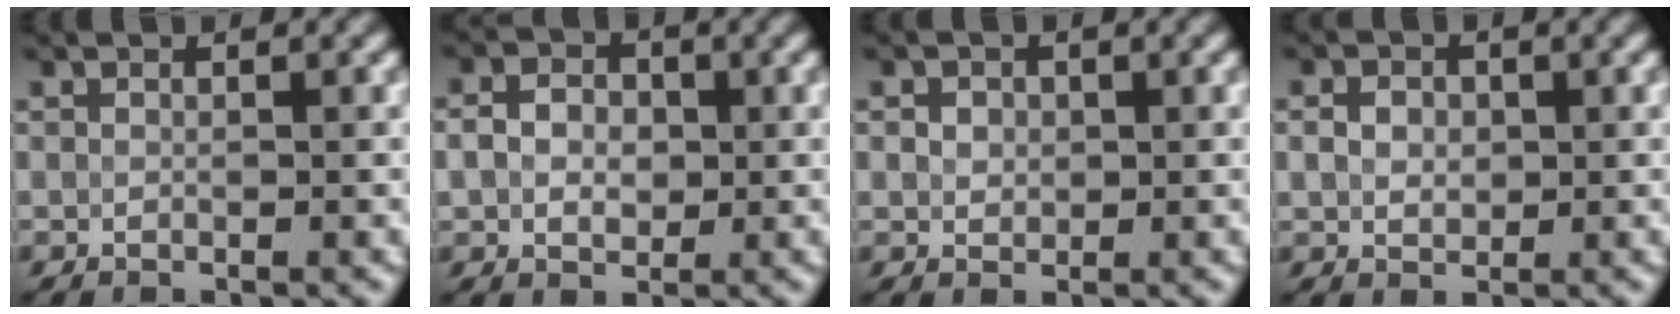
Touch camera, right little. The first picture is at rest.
{"total": 3.2, "force": [0.4, 2.5, 1.9], "torque": [-0.031, 0.001, -0.002]}
{"total": 1.3, "force": [0.4, 1.1, 0.5], "torque": [-0.003, -0.002, 0.006]}
{"total": 2.1, "force": [0.5, 1.7, 1.1], "torque": [-0.020, 0.000, 0.004]}